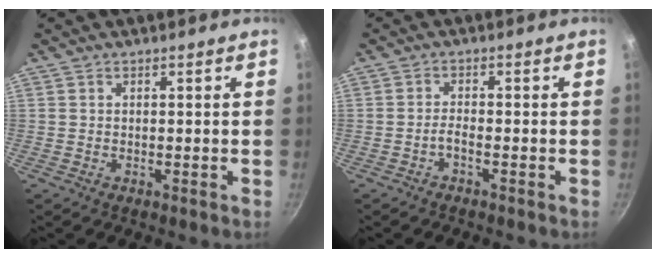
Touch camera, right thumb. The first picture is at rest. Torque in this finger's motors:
{"motor_torque": [-0.16, 0.14, 0.40, -0.33, 0.00]}